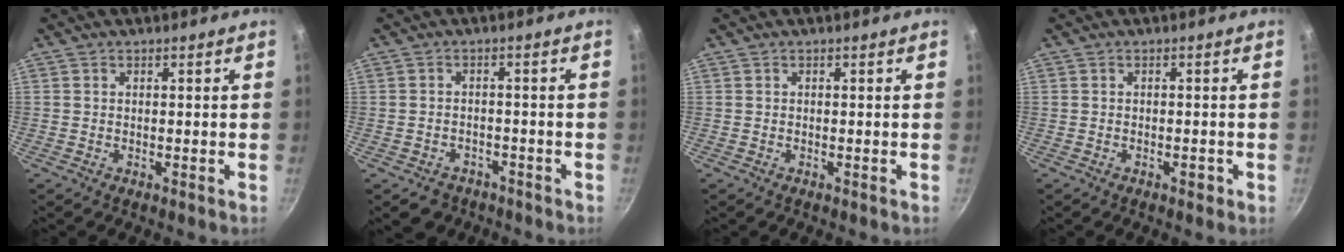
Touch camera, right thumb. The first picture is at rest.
{"total": 4.4, "force": [-2.8, 3.2, 1.2], "torque": [-0.001, 0.031, -0.031]}
{"total": 0.0}
{"total": 1.2, "force": [-0.6, 0.7, 0.8], "torque": [-0.012, 0.006, -0.006]}